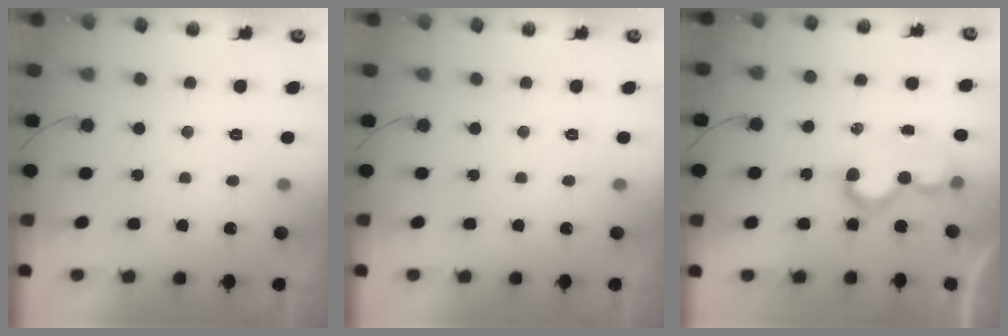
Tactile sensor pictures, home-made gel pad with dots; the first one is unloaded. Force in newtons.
{"total": 0.0}
{"total": 7.7, "press": 7.7, "slide": 0.7}